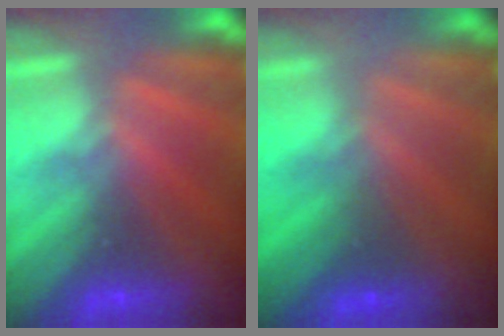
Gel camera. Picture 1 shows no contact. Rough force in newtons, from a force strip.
{"total": 1.6}